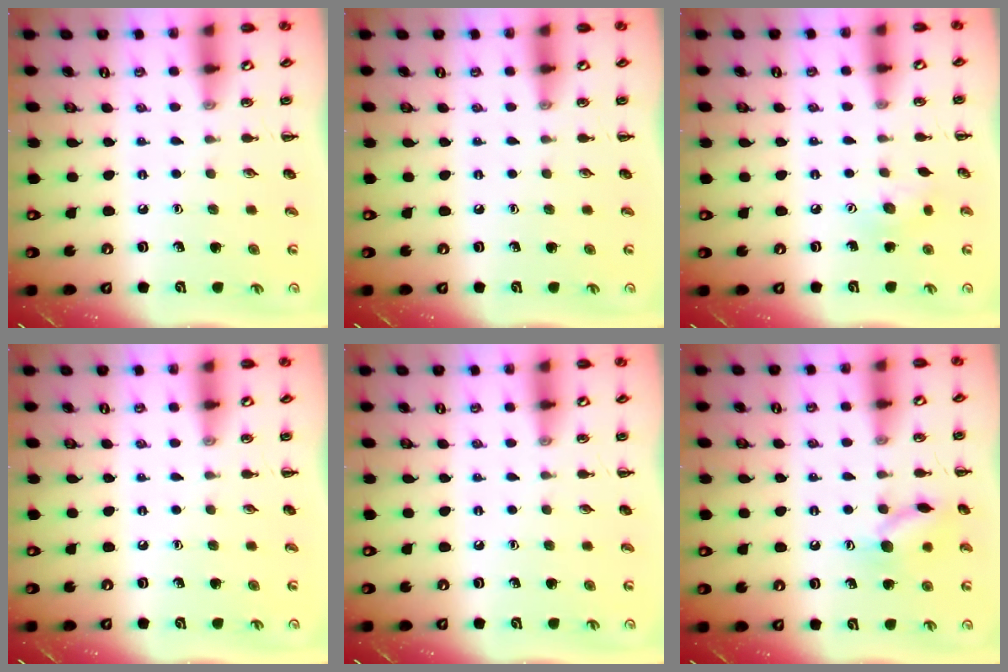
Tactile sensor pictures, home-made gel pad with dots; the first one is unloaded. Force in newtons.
{"total": 0.0}
{"total": 6.1, "press": 6.0, "slide": 1.2}
{"total": 0.0}
{"total": 0.0}
{"total": 10.3, "press": 10.3, "slide": 0.5}